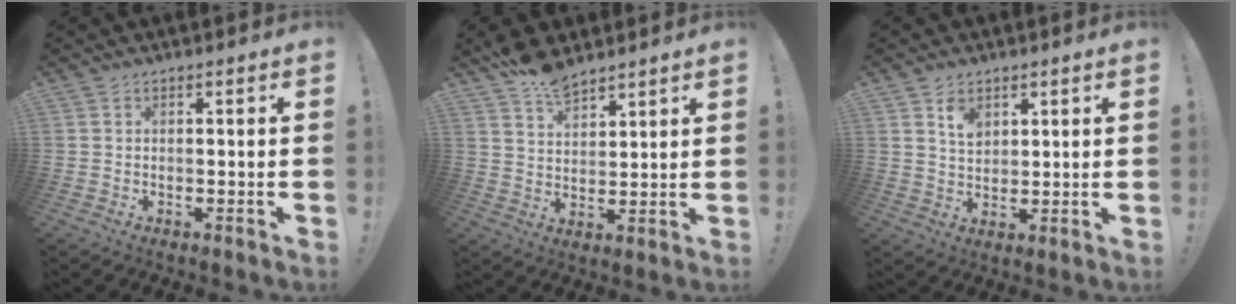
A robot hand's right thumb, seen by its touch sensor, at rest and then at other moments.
{"total": 8.3, "force": [6.8, 3.5, 3.1], "torque": [-0.056, -0.041, 0.130]}
{"total": 5.5, "force": [3.3, 3.6, 2.4], "torque": [-0.028, -0.018, 0.058]}